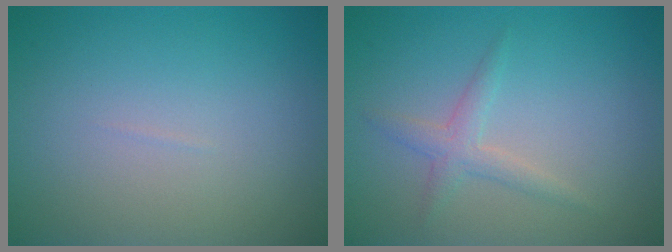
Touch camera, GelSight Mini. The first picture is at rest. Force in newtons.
{"total": 1.8, "press": 1.8, "slide": 0.1}